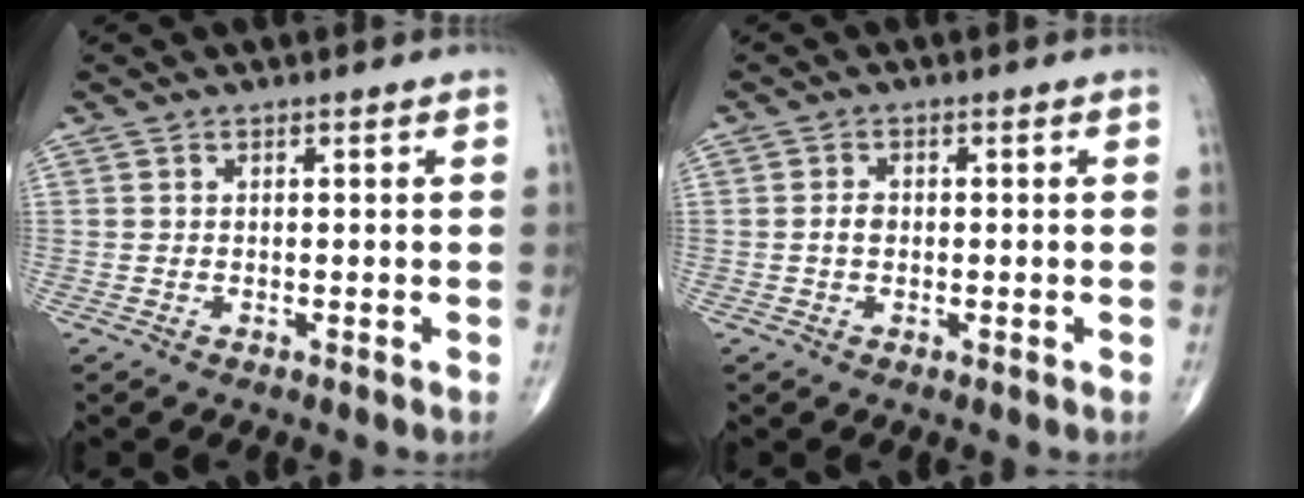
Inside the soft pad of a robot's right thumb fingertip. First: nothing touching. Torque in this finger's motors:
{"motor_torque": [0.15, -0.04, 0.50, 0.11, 0.01]}